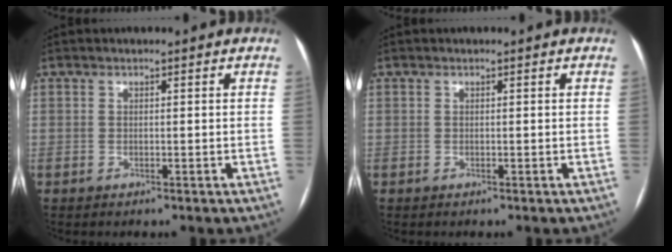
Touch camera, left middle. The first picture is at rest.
{"total": 0.0}